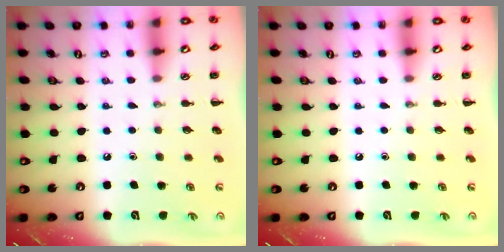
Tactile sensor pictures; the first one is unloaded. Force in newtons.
{"total": 0.0}